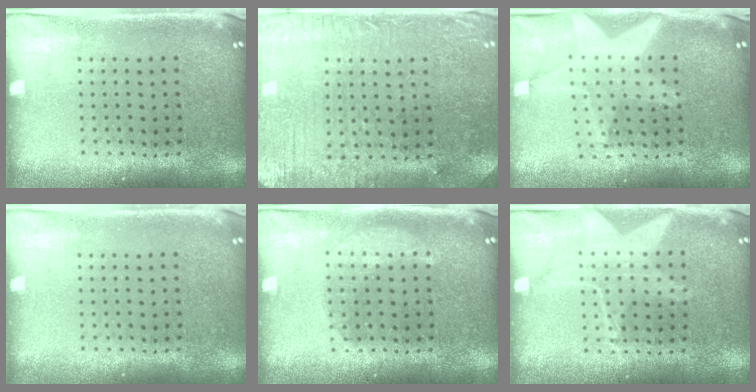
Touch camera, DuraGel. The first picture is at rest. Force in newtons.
{"total": 0.7, "press": 0.6, "slide": 0.4}
{"total": 2.2, "press": 1.8, "slide": 1.2}
{"total": 0.0}
{"total": 1.9, "press": 1.9, "slide": 0.3}
{"total": 1.4, "press": 1.4, "slide": 0.4}